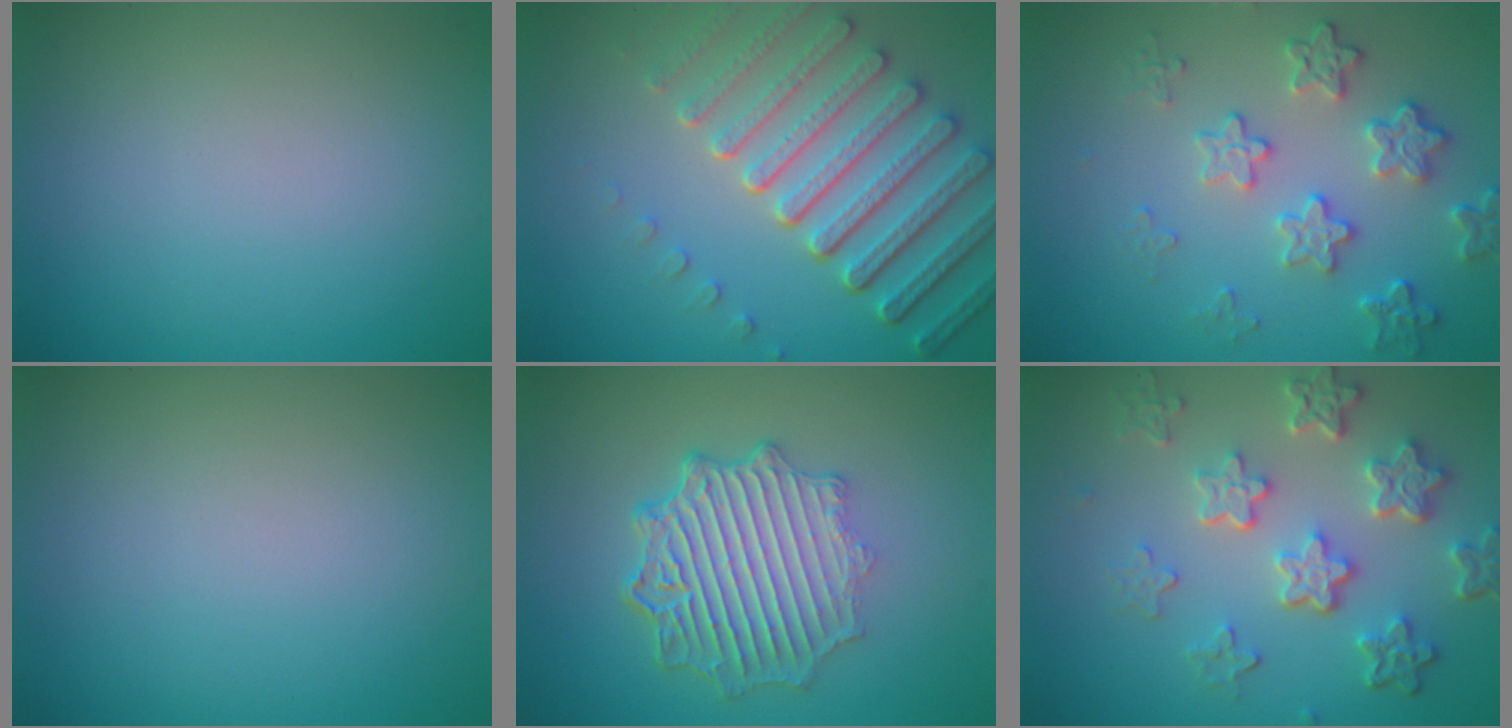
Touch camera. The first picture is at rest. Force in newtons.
{"total": 7.5, "press": 5.7, "slide": 4.9}
{"total": 4.0, "press": 3.5, "slide": 2.0}
{"total": 0.0}
{"total": 6.9, "press": 5.2, "slide": 4.6}
{"total": 5.8, "press": 4.4, "slide": 3.8}